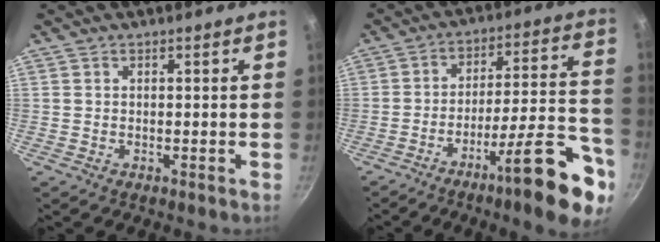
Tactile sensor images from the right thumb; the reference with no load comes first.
{"total": 20.1, "force": [-10.7, 4.7, 16.3], "torque": [-0.196, 0.066, -0.163]}